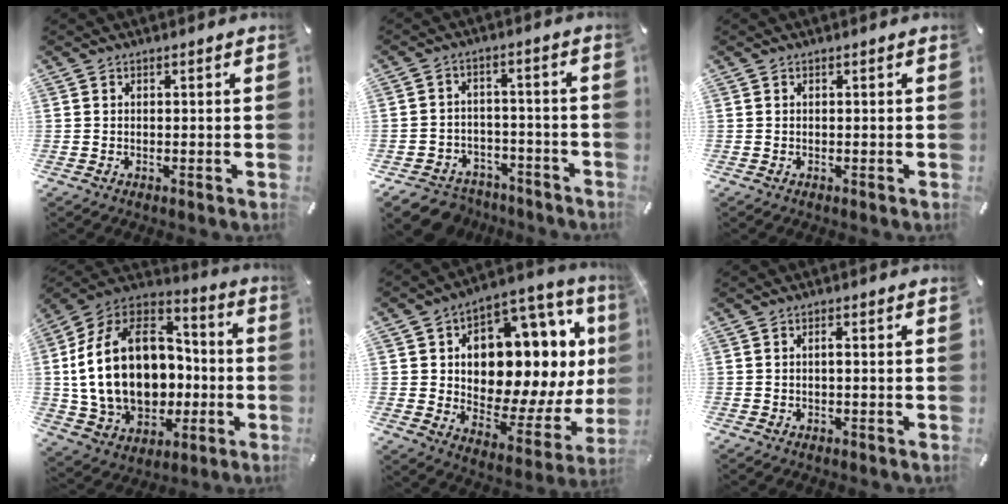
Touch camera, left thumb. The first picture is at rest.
{"total": 6.8, "force": [-4.6, 4.7, 1.6], "torque": [-0.031, 0.028, -0.085]}
{"total": 0.0}
{"total": 23.4, "force": [-0.7, 17.4, 15.6], "torque": [-0.325, 0.004, -0.002]}
{"total": 16.7, "force": [4.9, 10.9, 11.6], "torque": [-0.166, -0.058, 0.079]}
{"total": 1.0, "force": [-0.1, 0.2, 1.0], "torque": [-0.020, -0.002, -0.002]}